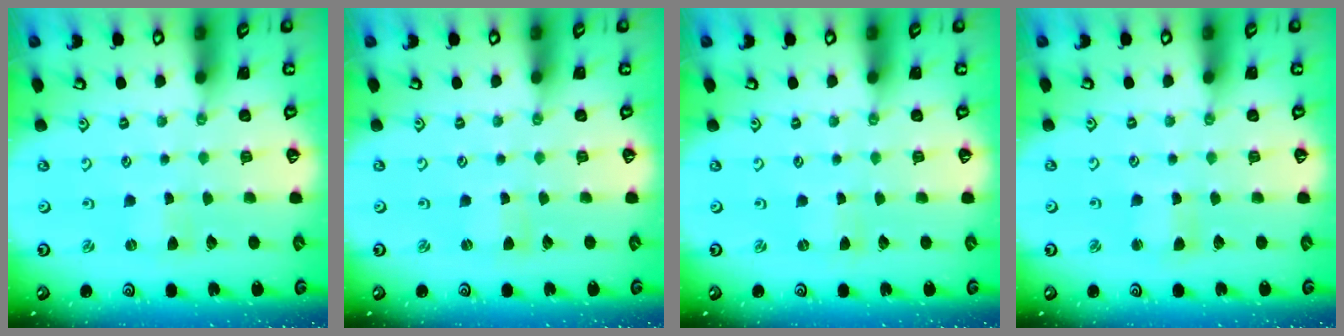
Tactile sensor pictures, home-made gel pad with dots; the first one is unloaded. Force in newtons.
{"total": 0.9, "press": 0.9, "slide": 0.0}
{"total": 0.0}
{"total": 2.0, "press": 2.0, "slide": 0.3}